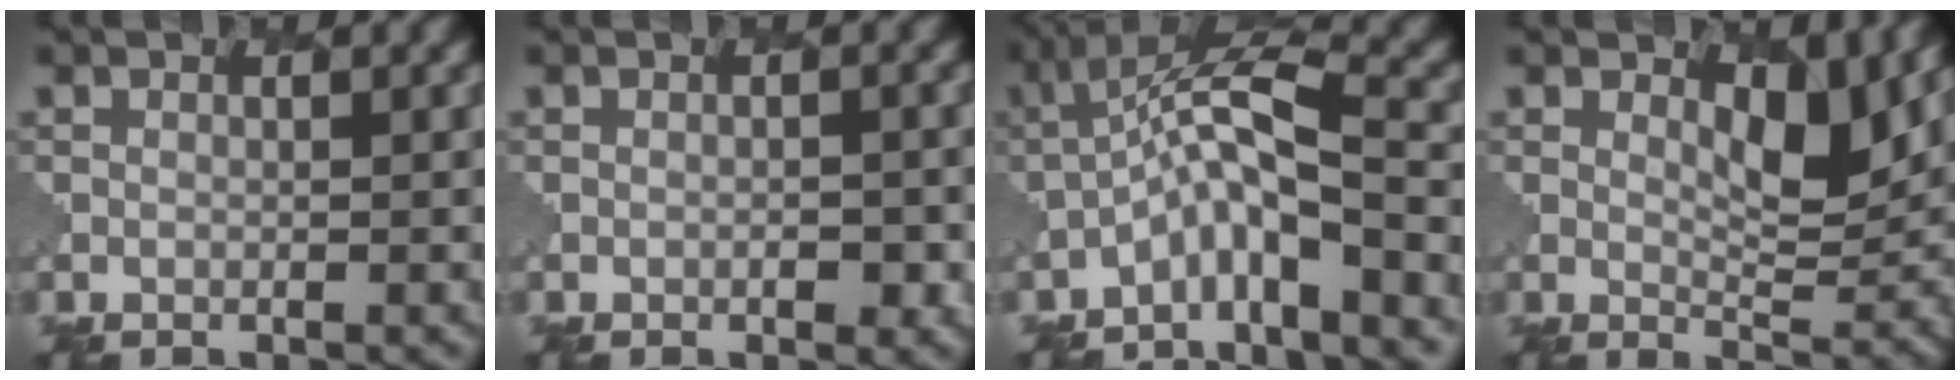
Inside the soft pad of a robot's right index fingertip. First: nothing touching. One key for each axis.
{"total": 1.2, "fx": -0.6, "fy": 0.5, "fz": 0.9, "tx": -0.014, "ty": 0.003, "tz": -0.004}
{"total": 6.0, "fx": -2.9, "fy": 1.1, "fz": 5.1, "tx": -0.094, "ty": 0.018, "tz": -0.058}
{"total": 4.6, "fx": 2.1, "fy": 1.8, "fz": 3.7, "tx": -0.058, "ty": -0.013, "tz": 0.040}